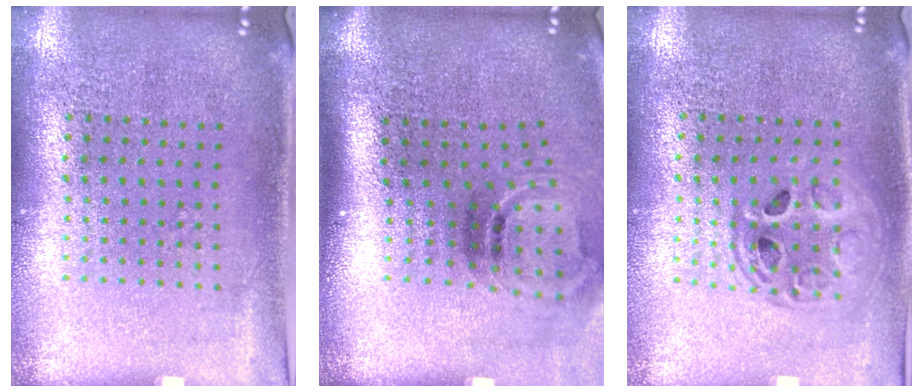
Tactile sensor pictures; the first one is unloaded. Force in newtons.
{"total": 1.9, "press": 1.1, "slide": 1.5}
{"total": 1.6, "press": 1.4, "slide": 0.7}